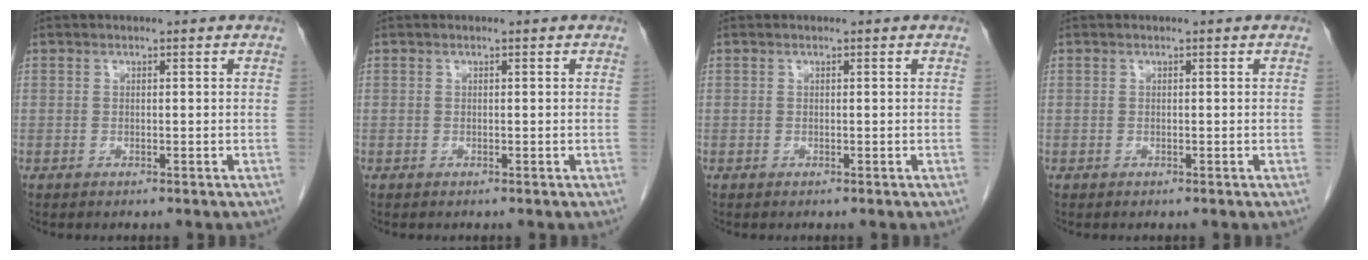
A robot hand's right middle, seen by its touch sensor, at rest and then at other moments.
{"total": 0.0}
{"total": 0.0}
{"total": 0.0}